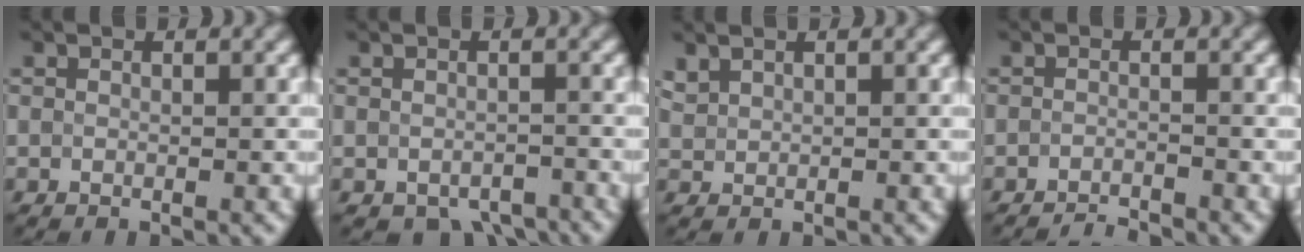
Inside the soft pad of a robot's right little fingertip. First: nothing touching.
{"total": 2.8, "force": [-2.2, 1.4, 1.1], "torque": [-0.009, -0.011, -0.028]}
{"total": 1.0, "force": [0.9, 0.4, 0.1], "torque": [-0.006, 0.003, 0.025]}
{"total": 1.8, "force": [-1.7, 0.2, 0.6], "torque": [0.001, -0.002, -0.033]}